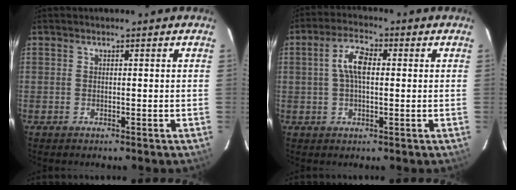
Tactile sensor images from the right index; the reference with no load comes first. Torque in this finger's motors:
{"motor_torque": [0.80, 0.04, 0.46, 0.12]}